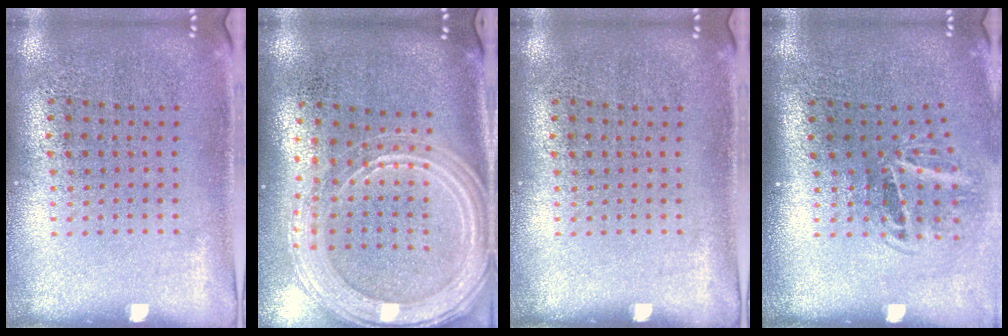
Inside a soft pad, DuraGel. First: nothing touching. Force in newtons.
{"total": 2.2, "press": 2.0, "slide": 0.8}
{"total": 0.0}
{"total": 2.0, "press": 1.3, "slide": 1.5}